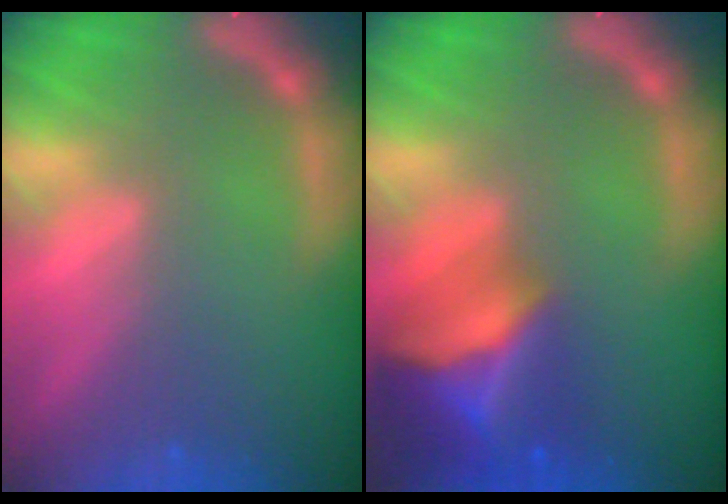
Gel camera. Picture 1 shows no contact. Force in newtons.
{"total": 10.0}